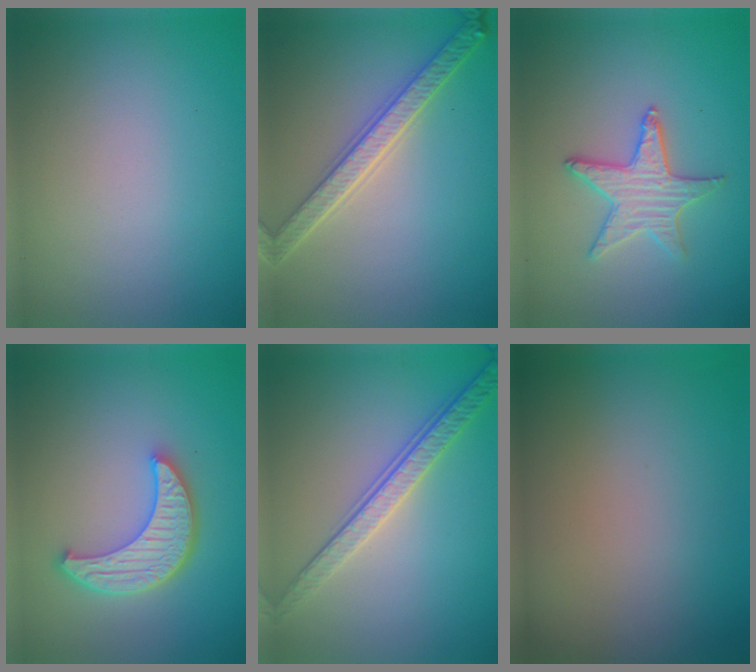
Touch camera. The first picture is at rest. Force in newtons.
{"total": 4.1, "press": 3.5, "slide": 2.2}
{"total": 3.1, "press": 3.1, "slide": 0.4}
{"total": 5.1, "press": 4.3, "slide": 2.8}
{"total": 3.6, "press": 3.3, "slide": 1.6}
{"total": 0.0}